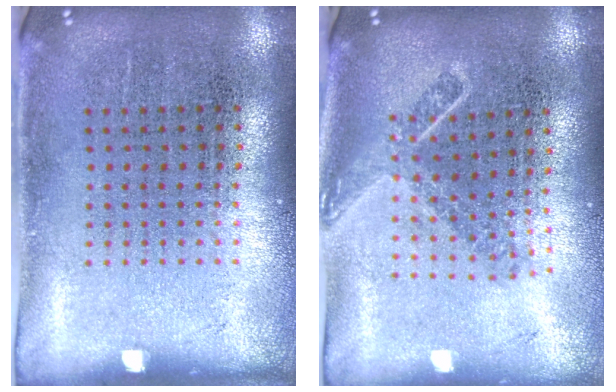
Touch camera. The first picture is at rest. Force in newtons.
{"total": 1.7, "press": 1.3, "slide": 1.1}